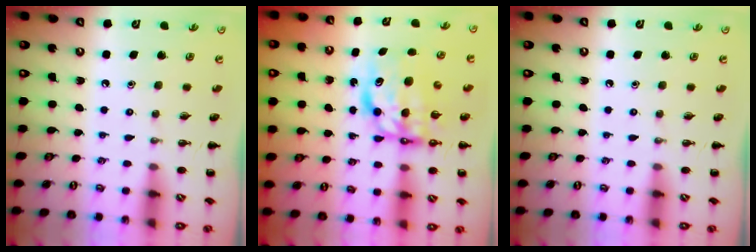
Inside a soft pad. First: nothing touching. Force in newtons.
{"total": 8.3, "press": 8.1, "slide": 2.0}
{"total": 0.0}